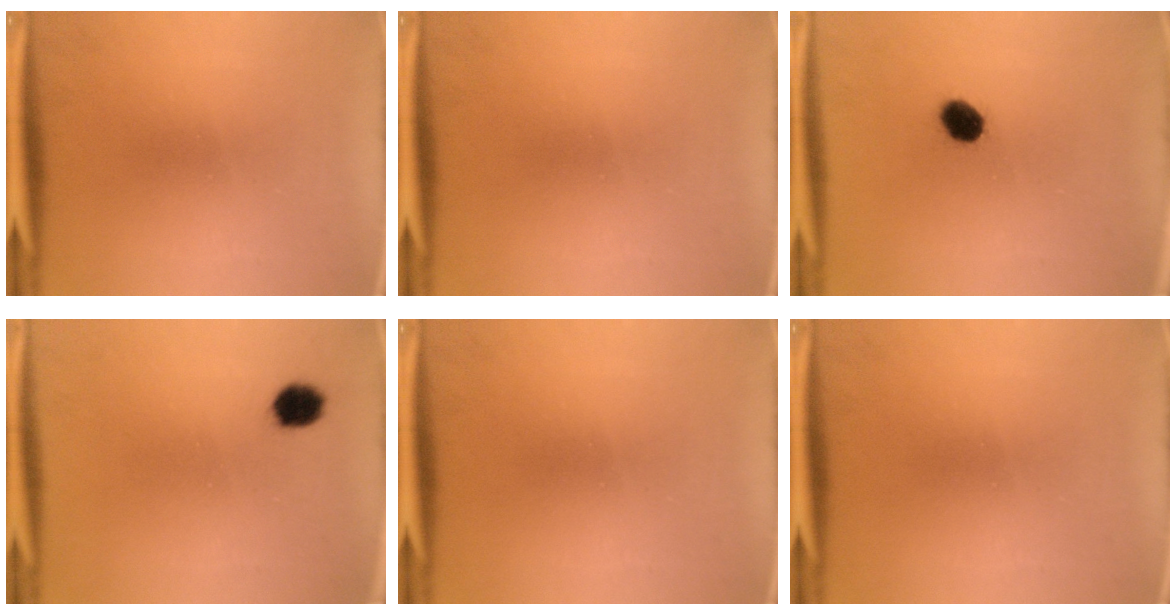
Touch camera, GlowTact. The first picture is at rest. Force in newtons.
{"total": 0.0}
{"total": 4.7}
{"total": 4.5}
{"total": 0.0}
{"total": 0.0}